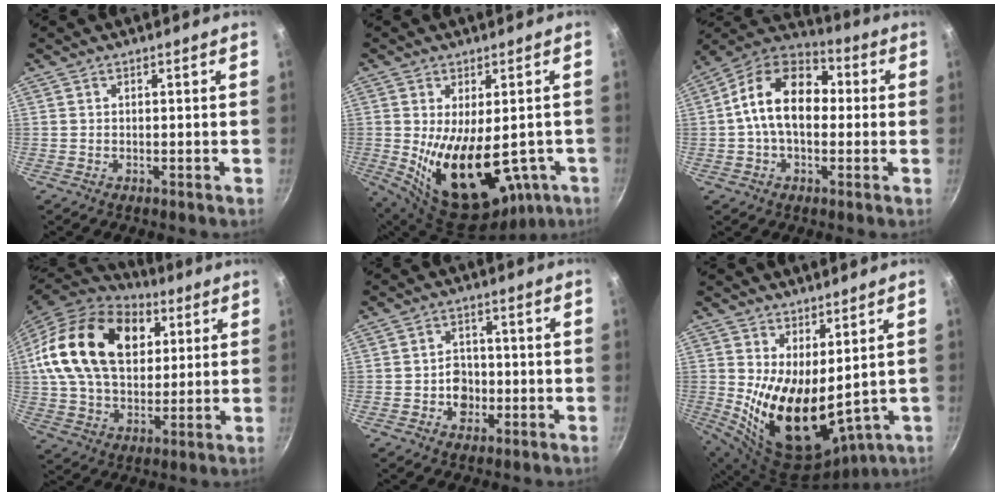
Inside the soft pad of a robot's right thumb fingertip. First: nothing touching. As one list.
[{"total": 20.7, "force": [-4.3, 11.0, 17.0], "torque": [-0.247, -0.022, -0.034]}, {"total": 15.8, "force": [0.7, 10.5, 11.9], "torque": [-0.161, 0.036, -0.011]}, {"total": 24.8, "force": [7.5, 16.5, 16.9], "torque": [-0.276, 0.002, 0.125]}, {"total": 5.6, "force": [-1.4, 4.6, 2.9], "torque": [-0.018, 0.010, -0.026]}, {"total": 16.7, "force": [1.6, 9.1, 14.0], "torque": [-0.219, -0.048, 0.055]}]